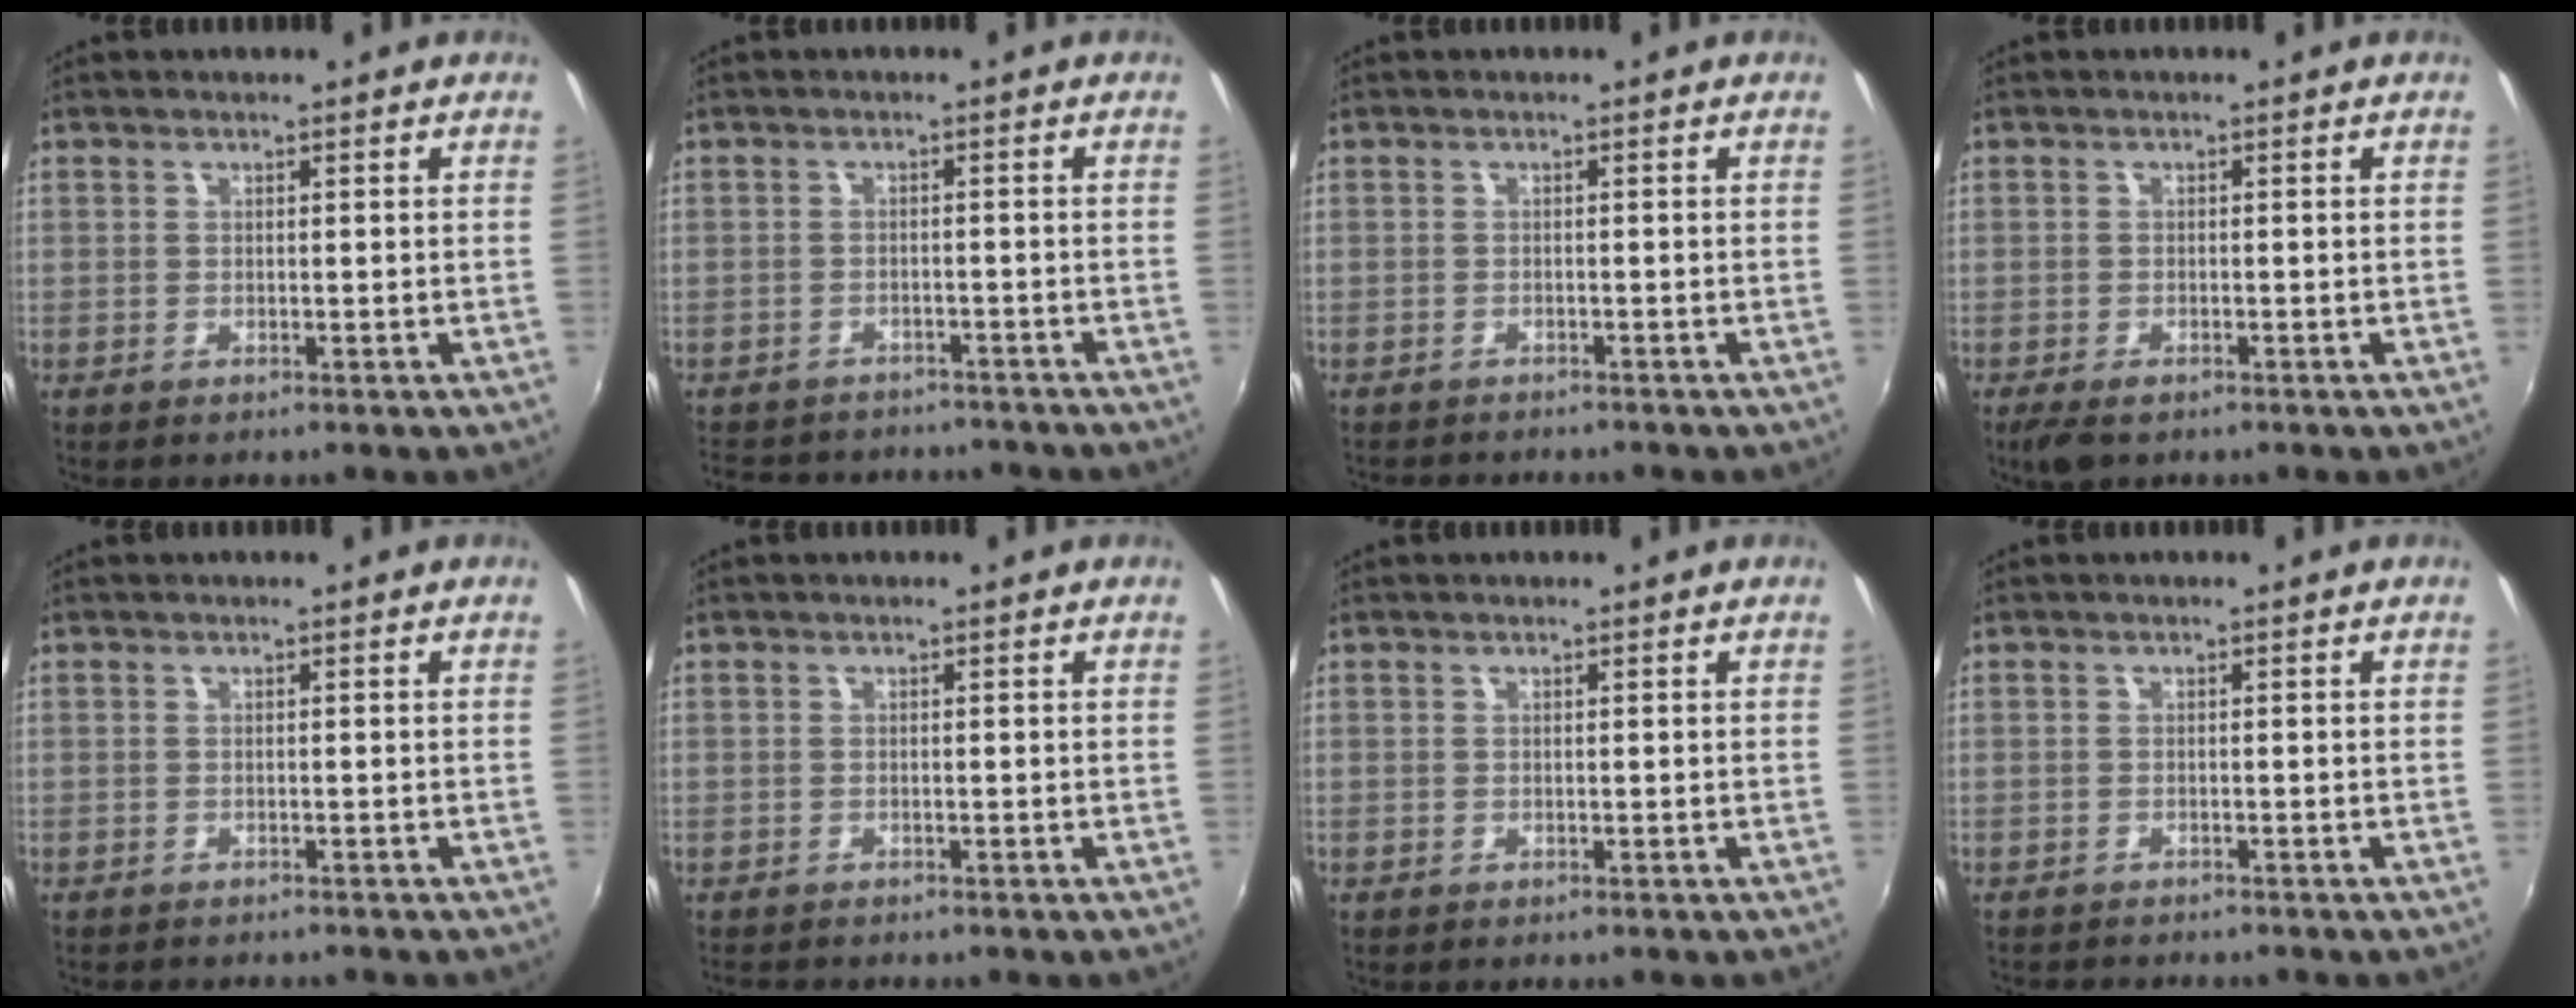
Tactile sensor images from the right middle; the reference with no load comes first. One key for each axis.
{"total": 12.3, "fx": -10.6, "fy": 4.9, "fz": 3.8, "tx": -0.096, "ty": 0.001, "tz": -0.148}
{"total": 3.3, "fx": -3.1, "fy": 0.7, "fz": 0.7, "tx": -0.025, "ty": -0.016, "tz": -0.049}
{"total": 3.8, "fx": -2.6, "fy": 1.6, "fz": 2.3, "tx": -0.054, "ty": -0.016, "tz": -0.046}
{"total": 2.5, "fx": -2.4, "fy": 0.5, "fz": 0.6, "tx": -0.021, "ty": -0.013, "tz": -0.036}
{"total": 1.7, "fx": -1.5, "fy": 0.9, "fz": 0.1, "tx": -0.007, "ty": -0.003, "tz": -0.027}
{"total": 0.0}
{"total": 3.2, "fx": -3.1, "fy": 0.5, "fz": 0.7, "tx": -0.025, "ty": -0.017, "tz": -0.050}